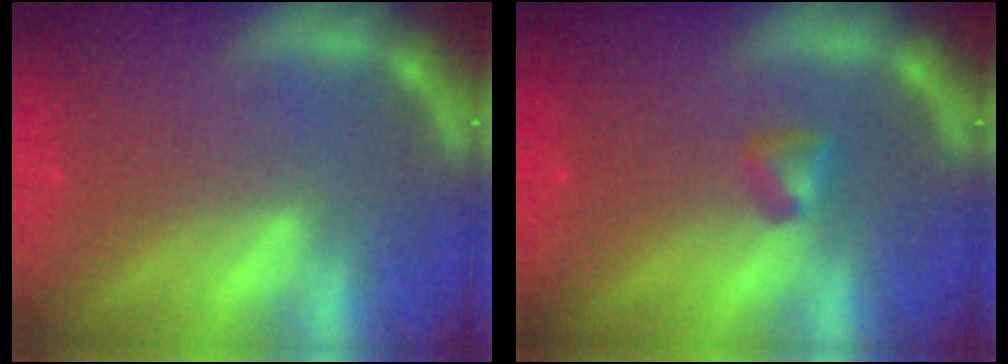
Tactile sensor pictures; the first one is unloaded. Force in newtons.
{"total": 1.4}